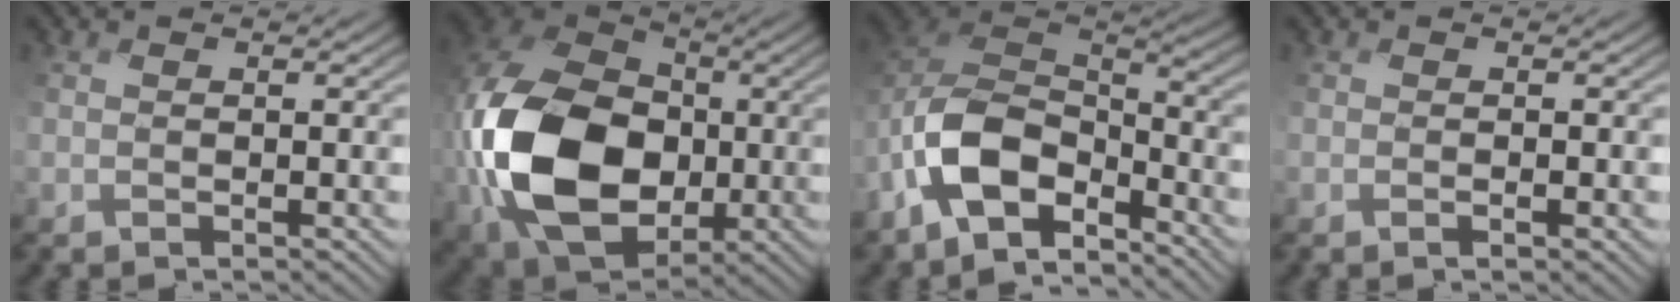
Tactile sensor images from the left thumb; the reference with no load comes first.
{"total": 17.8, "force": [-2.2, 12.9, 12.1], "torque": [-0.299, -0.021, -0.043]}
{"total": 12.2, "force": [-6.6, 6.4, 8.0], "torque": [-0.183, -0.012, -0.147]}
{"total": 1.2, "force": [-0.4, 0.3, 1.1], "torque": [-0.019, 0.000, -0.007]}